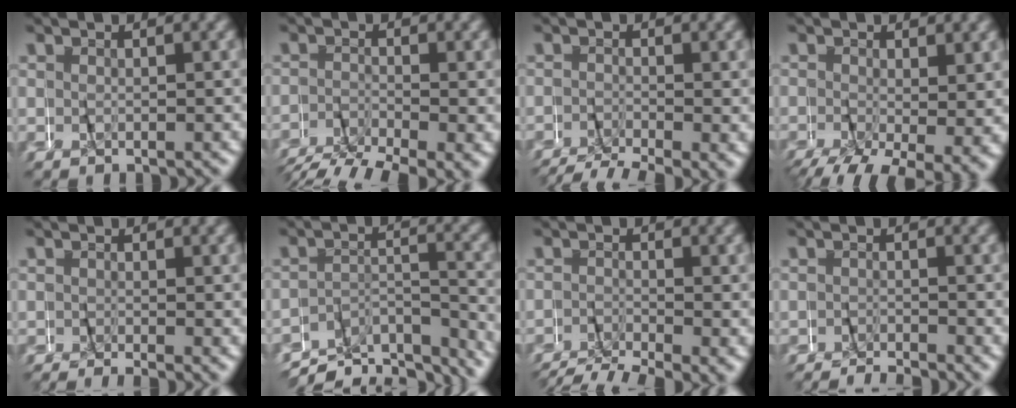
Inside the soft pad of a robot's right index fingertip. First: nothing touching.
{"total": 3.8, "force": [-3.3, 1.2, 1.5], "torque": [-0.016, -0.006, -0.058]}
{"total": 5.1, "force": [-4.1, 1.8, 2.3], "torque": [-0.029, -0.018, -0.061]}
{"total": 6.6, "force": [-3.5, 3.0, 4.7], "torque": [-0.078, -0.037, -0.036]}
{"total": 1.8, "force": [-0.9, 0.7, 1.4], "torque": [-0.017, 0.000, -0.018]}
{"total": 7.2, "force": [-7.0, 0.7, 1.3], "torque": [-0.012, -0.010, -0.118]}
{"total": 5.0, "force": [-4.1, 2.0, 2.1], "torque": [-0.027, -0.017, -0.063]}
{"total": 2.4, "force": [-2.2, 0.8, 0.6], "torque": [-0.009, -0.004, -0.039]}